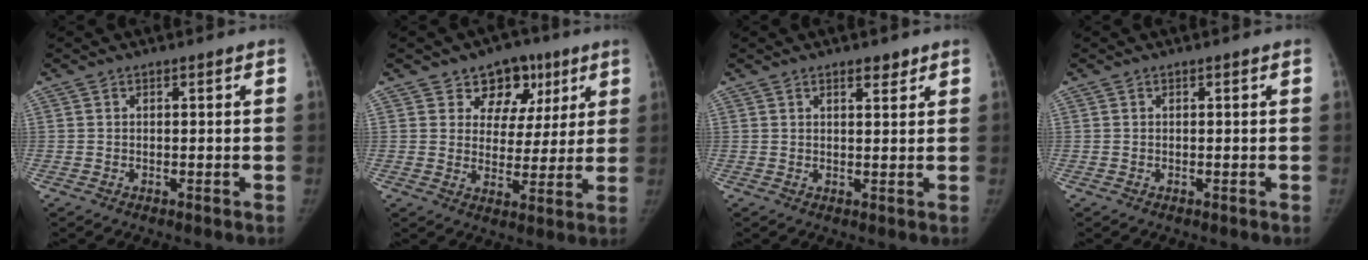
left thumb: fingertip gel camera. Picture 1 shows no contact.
{"total": 10.3, "force": [5.6, 8.0, 3.4], "torque": [0.001, -0.014, 0.081]}
{"total": 2.5, "force": [1.8, 1.0, 1.4], "torque": [-0.013, -0.011, 0.027]}
{"total": 0.0}